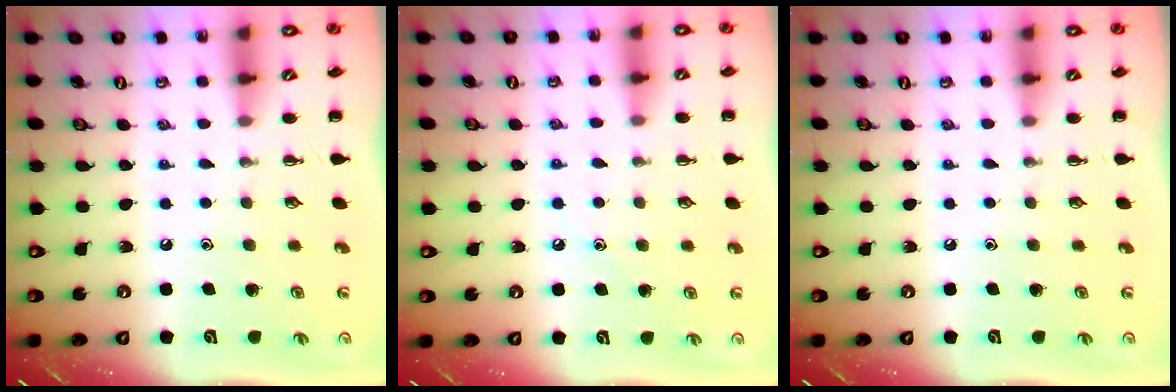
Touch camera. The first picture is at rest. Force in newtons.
{"total": 7.0, "press": 6.6, "slide": 2.2}
{"total": 0.0}